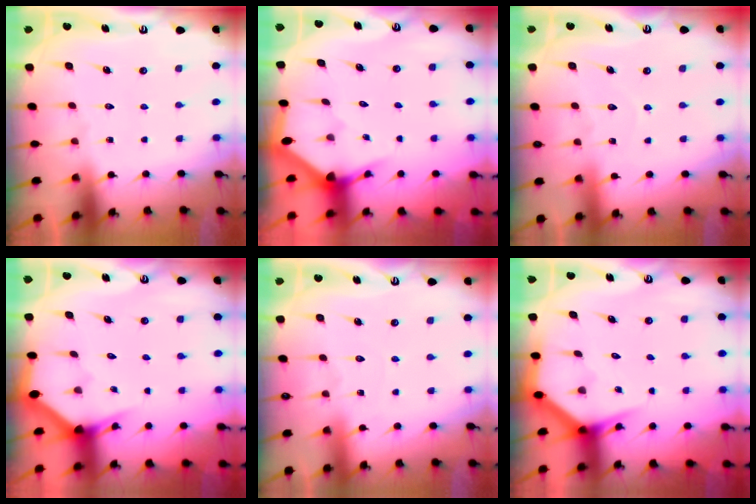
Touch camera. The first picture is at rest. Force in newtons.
{"total": 2.9, "press": 2.9, "slide": 0.2}
{"total": 5.3, "press": 5.3, "slide": 0.5}
{"total": 2.7, "press": 2.7, "slide": 0.1}
{"total": 2.4, "press": 2.3, "slide": 0.2}
{"total": 3.6, "press": 3.6, "slide": 0.2}